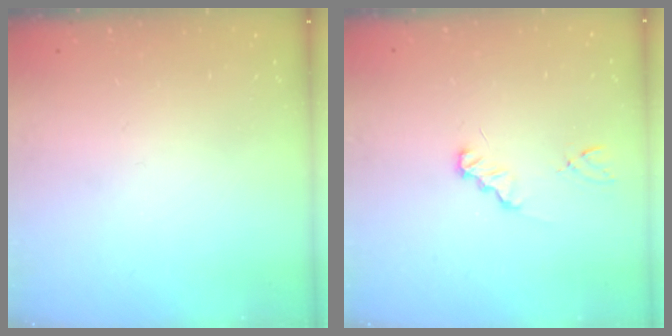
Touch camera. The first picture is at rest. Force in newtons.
{"total": 1.2, "press": 1.2, "slide": 0.1}